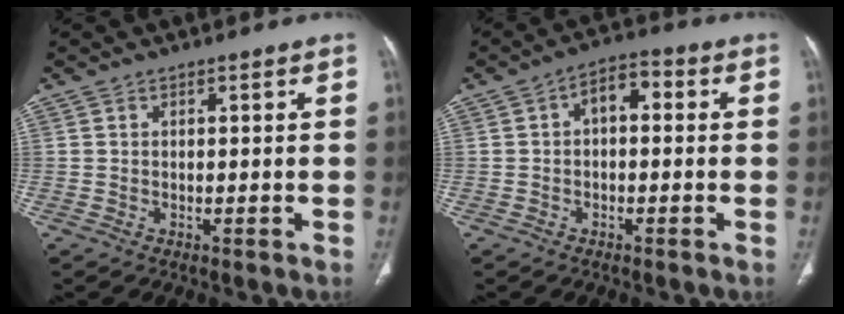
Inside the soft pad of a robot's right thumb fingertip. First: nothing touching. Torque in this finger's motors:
{"motor_torque": [0.84, 2.21, 0.68, -0.49, 0.00]}